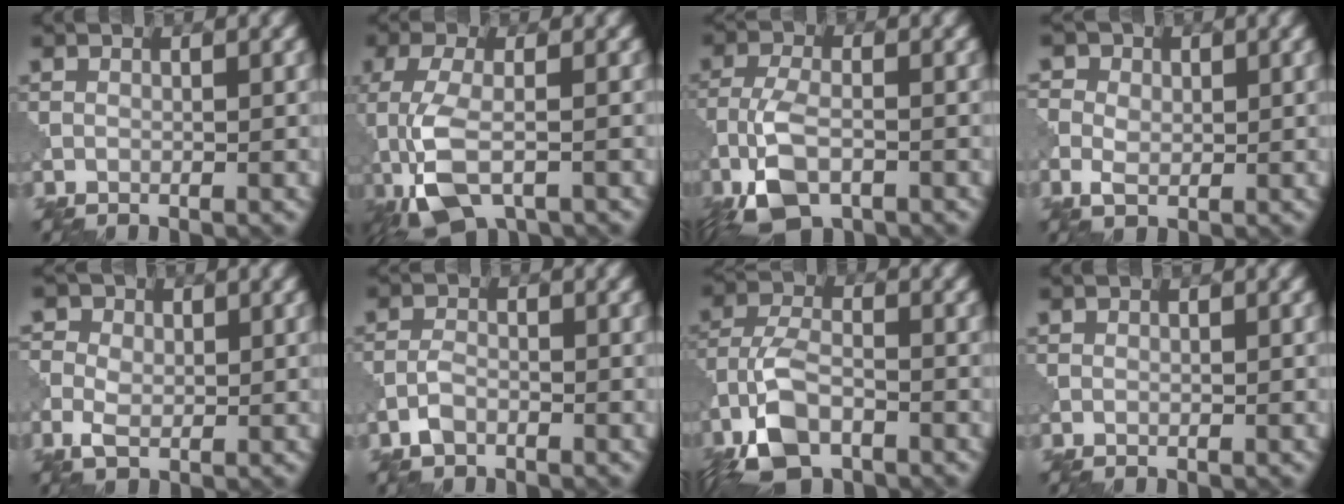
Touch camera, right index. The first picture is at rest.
{"total": 7.4, "force": [-3.1, 2.9, 6.0], "torque": [-0.144, -0.005, -0.066]}
{"total": 6.3, "force": [-3.6, 2.5, 4.5], "torque": [-0.099, -0.004, -0.078]}
{"total": 3.9, "force": [0.5, 3.2, 2.2], "torque": [-0.033, 0.016, -0.009]}
{"total": 3.8, "force": [0.0, 3.0, 2.4], "torque": [-0.047, 0.010, -0.007]}
{"total": 1.8, "force": [-1.2, 0.8, 1.0], "torque": [-0.018, 0.004, -0.029]}
{"total": 6.8, "force": [-4.0, 3.0, 4.6], "torque": [-0.096, 0.002, -0.089]}
{"total": 0.0}